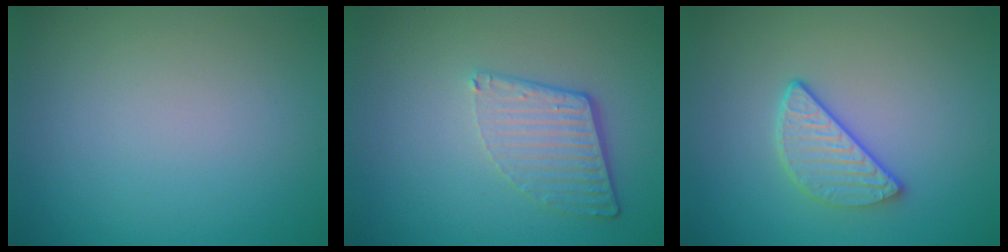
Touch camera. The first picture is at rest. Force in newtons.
{"total": 3.6, "press": 2.6, "slide": 2.4}
{"total": 3.1, "press": 2.5, "slide": 1.7}